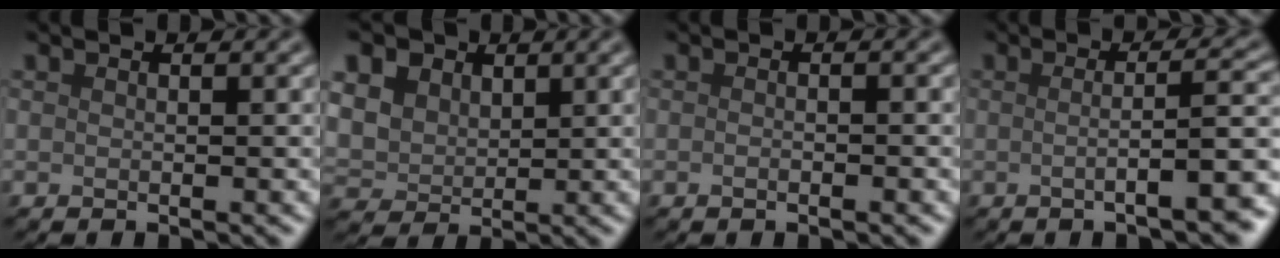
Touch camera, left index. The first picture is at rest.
{"total": 11.3, "force": [5.3, 8.4, 5.3], "torque": [-0.137, 0.029, 0.083]}
{"total": 1.7, "force": [-0.2, 0.8, 1.5], "torque": [0.000, 0.001, -0.017]}
{"total": 7.0, "force": [-1.3, 1.7, 6.7], "torque": [-0.073, 0.004, -0.024]}